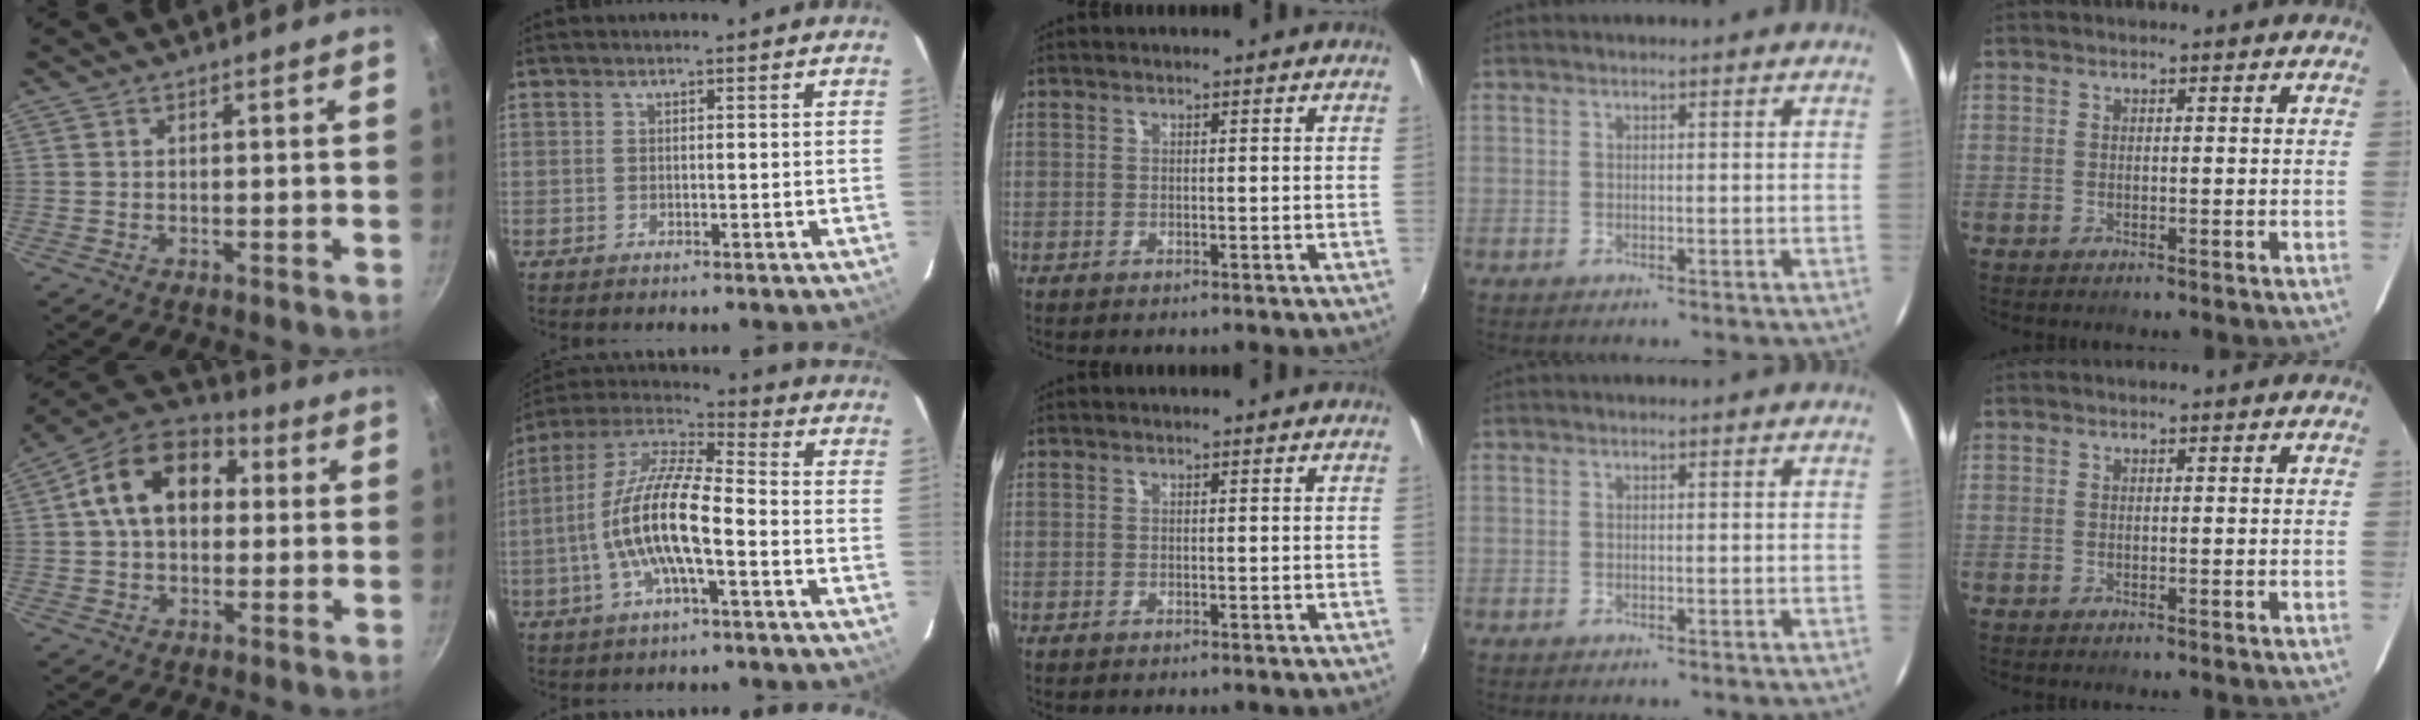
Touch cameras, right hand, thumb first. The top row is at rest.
{"thumb": {"total": 15.9, "force": [2.8, 11.2, 11.0], "torque": [-0.152, 0.031, 0.025]}, "index": {"total": 14.5, "force": [-3.9, 3.5, 13.5], "torque": [-0.263, -0.001, -0.080]}}